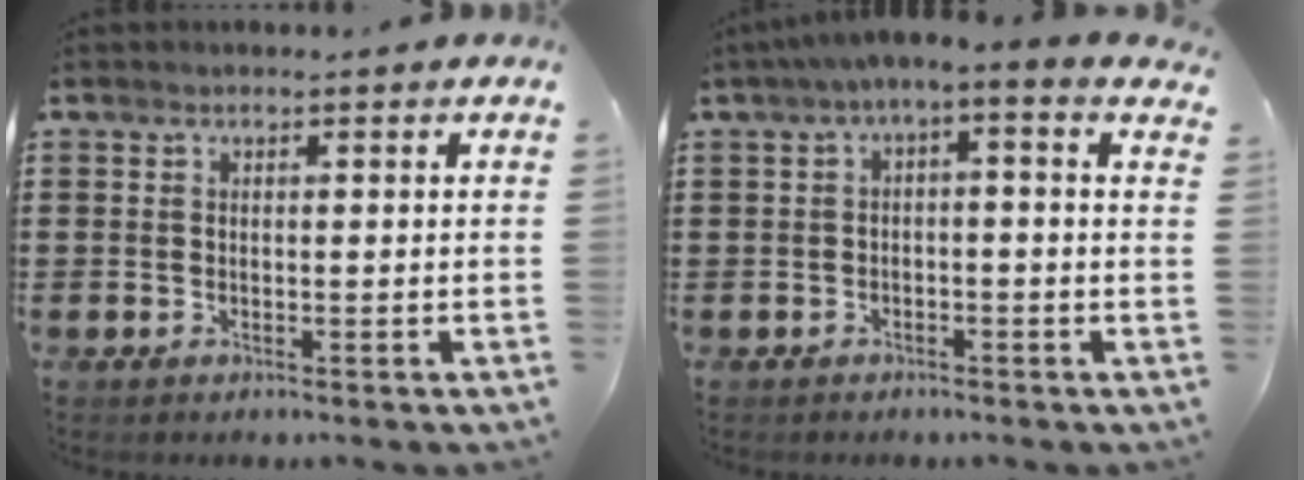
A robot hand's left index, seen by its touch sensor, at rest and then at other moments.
{"total": 2.6, "force": [-2.1, 0.1, 1.5], "torque": [-0.028, -0.003, -0.047]}